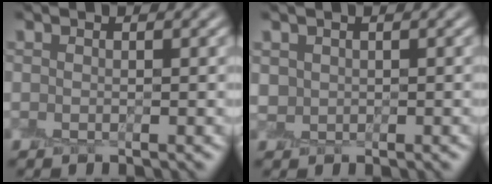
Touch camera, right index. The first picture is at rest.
{"total": 1.1, "force": [0.4, 1.0, 0.0], "torque": [0.003, 0.001, 0.008]}